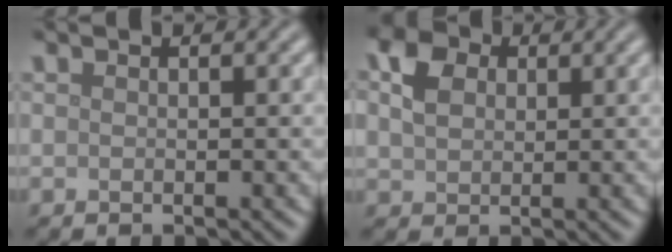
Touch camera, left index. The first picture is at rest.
{"total": 3.4, "force": [1.1, 2.6, 1.9], "torque": [-0.047, 0.007, 0.017]}